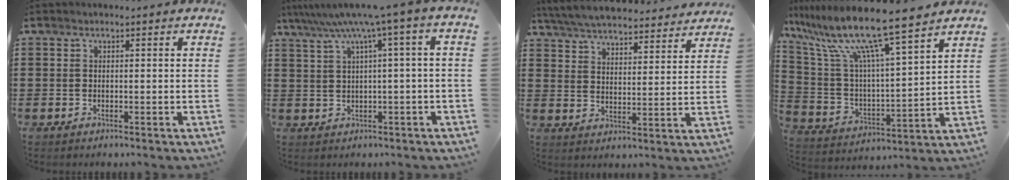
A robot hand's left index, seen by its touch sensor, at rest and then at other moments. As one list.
[{"total": 5.6, "force": [1.7, -0.6, 5.3], "torque": [-0.105, -0.018, 0.022]}, {"total": 6.2, "force": [6.1, 0.3, 1.1], "torque": [-0.050, -0.035, 0.108]}, {"total": 12.1, "force": [9.7, 0.4, 7.2], "torque": [-0.179, -0.064, 0.160]}]